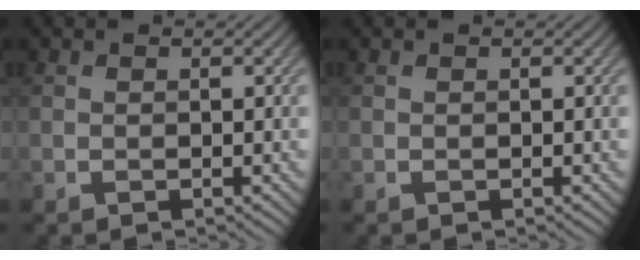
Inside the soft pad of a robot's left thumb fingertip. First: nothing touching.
{"total": 0.0}